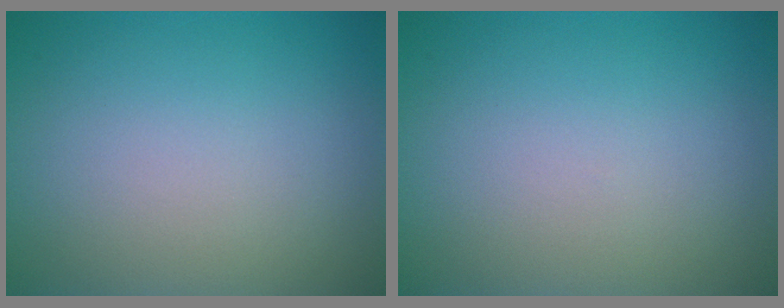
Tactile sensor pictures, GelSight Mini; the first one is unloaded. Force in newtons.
{"total": 0.0}